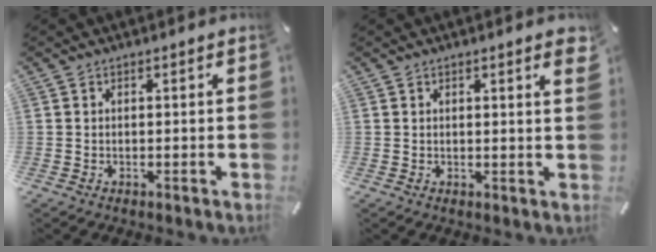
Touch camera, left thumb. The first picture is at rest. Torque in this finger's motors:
{"motor_torque": [0.18, -0.21, 0.06, 0.05, 0.01]}